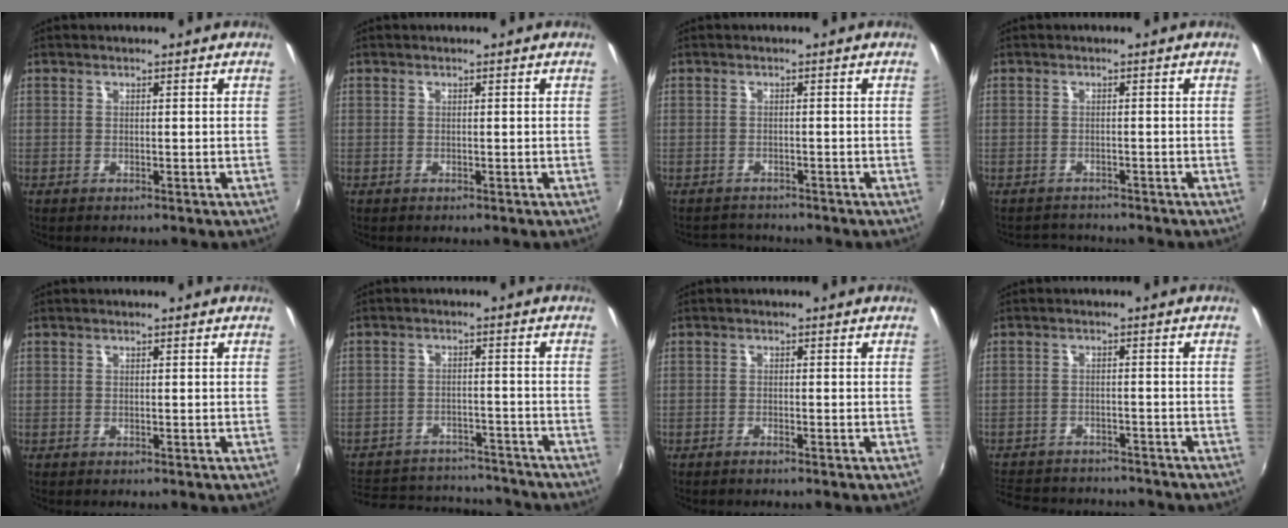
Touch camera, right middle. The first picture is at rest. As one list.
[{"total": 0.0}, {"total": 3.2, "force": [-3.1, 0.8, 0.2], "torque": [-0.013, -0.001, -0.050]}, {"total": 3.2, "force": [-3.0, 0.9, 0.1], "torque": [-0.012, -0.001, -0.050]}, {"total": 0.0}, {"total": 18.9, "force": [-16.0, 7.5, 6.5], "torque": [-0.157, 0.025, -0.205]}, {"total": 1.1, "force": [-1.0, 0.1, 0.5], "torque": [-0.014, -0.001, -0.022]}, {"total": 14.3, "force": [-12.5, 4.8, 4.9], "torque": [-0.124, 0.002, -0.182]}]